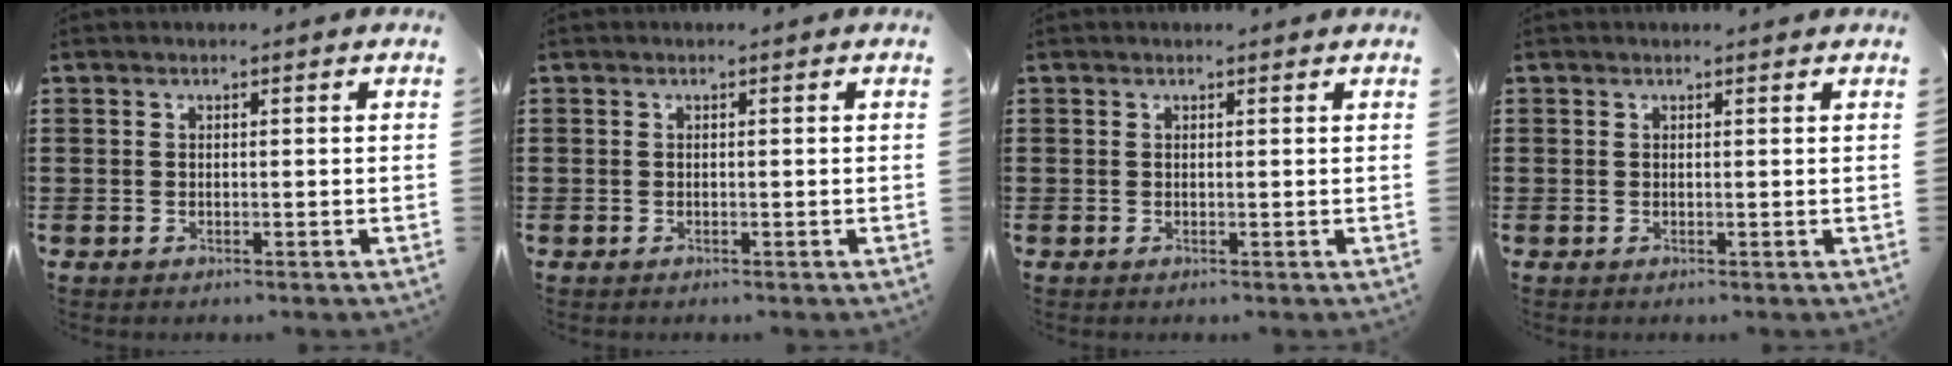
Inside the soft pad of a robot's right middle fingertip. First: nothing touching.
{"total": 0.0}
{"total": 0.0}
{"total": 0.0}